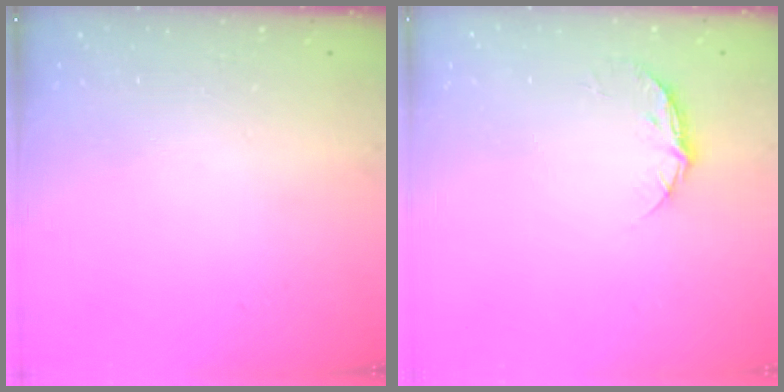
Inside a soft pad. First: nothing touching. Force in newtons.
{"total": 6.7, "press": 6.7, "slide": 0.8}